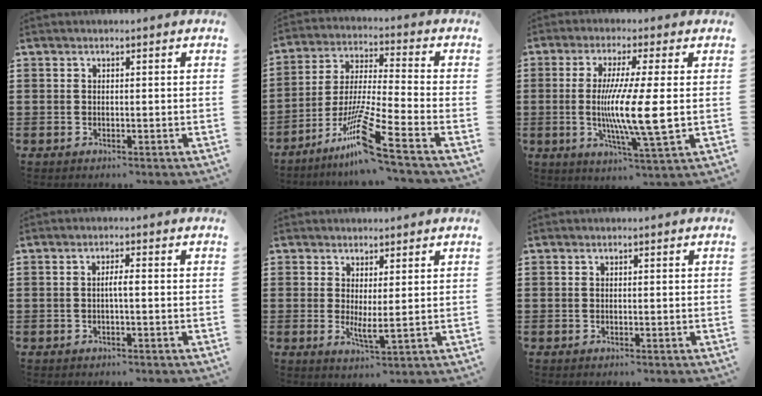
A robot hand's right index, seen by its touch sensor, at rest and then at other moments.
{"total": 11.9, "force": [-7.9, -0.3, 8.8], "torque": [-0.188, -0.016, -0.159]}
{"total": 9.6, "force": [-0.2, 0.0, 9.6], "torque": [-0.177, -0.013, -0.007]}
{"total": 1.7, "force": [-0.3, 0.1, 1.7], "torque": [-0.032, -0.001, -0.007]}
{"total": 2.8, "force": [0.9, 0.2, 2.7], "torque": [-0.052, -0.007, 0.018]}
{"total": 0.0}